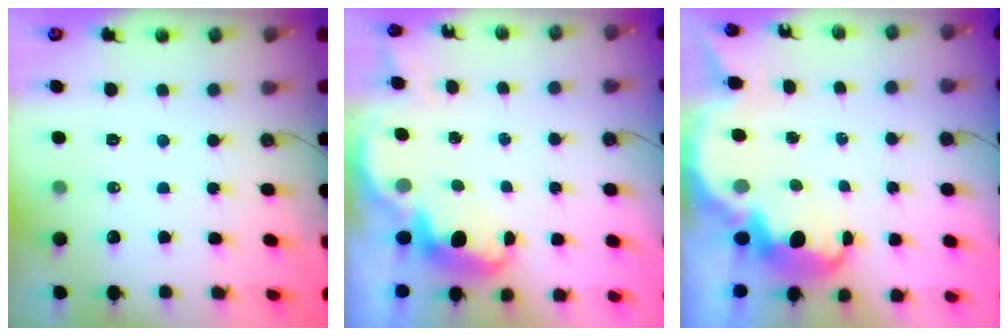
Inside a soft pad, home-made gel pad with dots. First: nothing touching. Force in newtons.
{"total": 2.7, "press": 2.7, "slide": 0.7}
{"total": 5.8, "press": 5.8, "slide": 0.3}